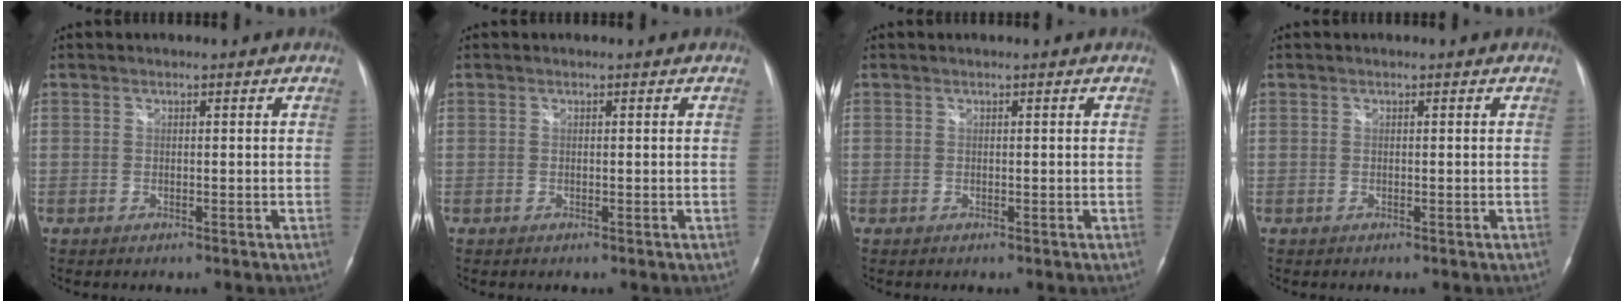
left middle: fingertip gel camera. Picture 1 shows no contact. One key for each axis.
{"total": 0.0}
{"total": 0.0}
{"total": 0.0}